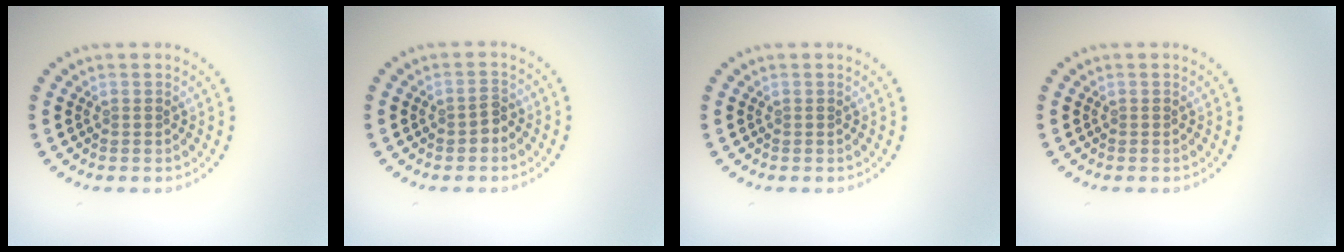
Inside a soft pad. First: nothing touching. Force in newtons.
{"total": 1.2, "press": 1.2, "slide": 0.3}
{"total": 0.0}
{"total": 0.0}